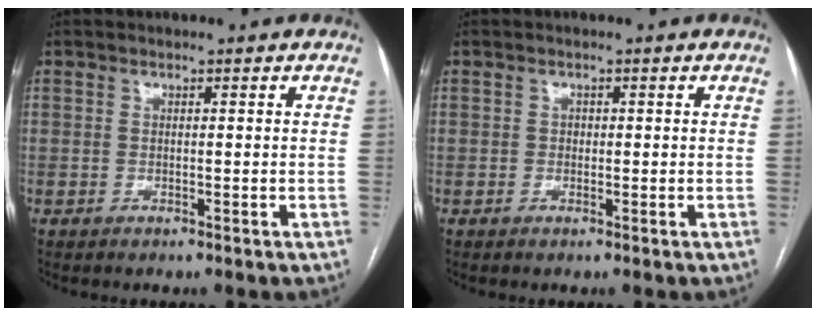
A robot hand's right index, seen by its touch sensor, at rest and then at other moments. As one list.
[{"total": 0.7, "force": [0.0, 0.6, 0.3], "torque": [-0.001, 0.003, -0.002]}]